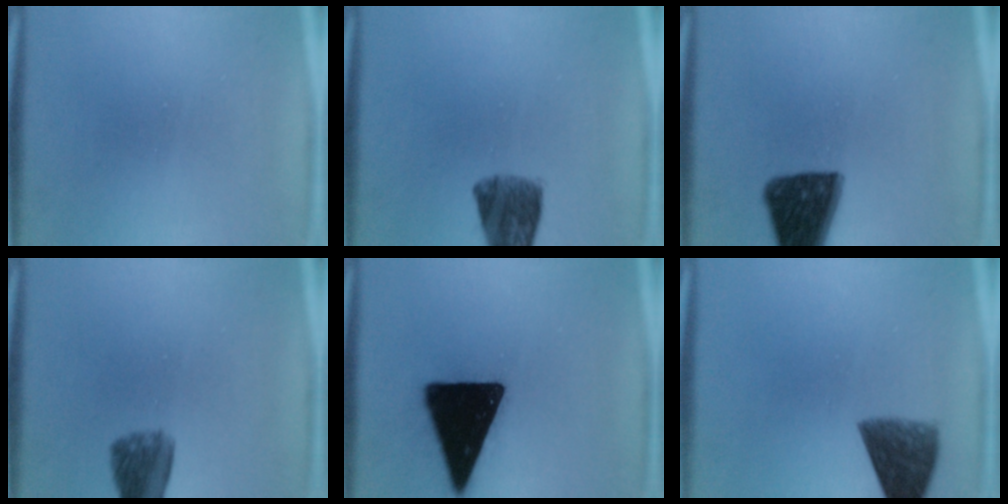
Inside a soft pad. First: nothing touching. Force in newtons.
{"total": 6.5}
{"total": 13.6}
{"total": 7.3}
{"total": 22.2}
{"total": 7.2}